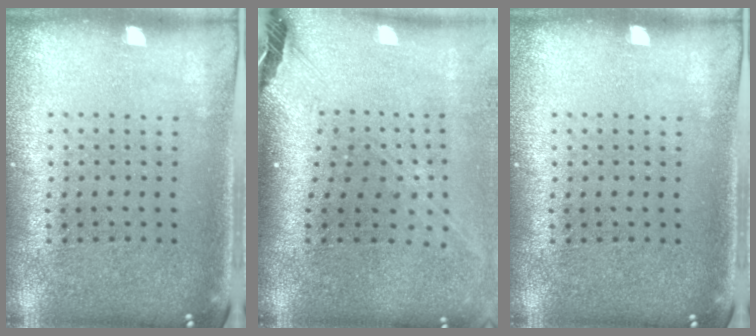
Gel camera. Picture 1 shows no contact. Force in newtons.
{"total": 2.8, "press": 2.0, "slide": 1.9}
{"total": 0.0}